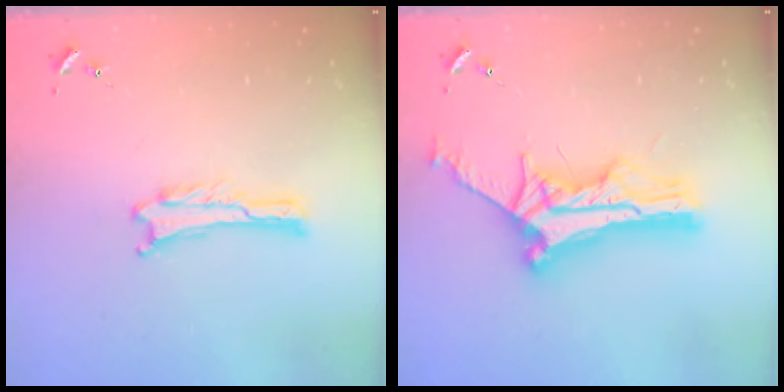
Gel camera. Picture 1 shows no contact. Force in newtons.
{"total": 12.0, "press": 12.0, "slide": 0.8}